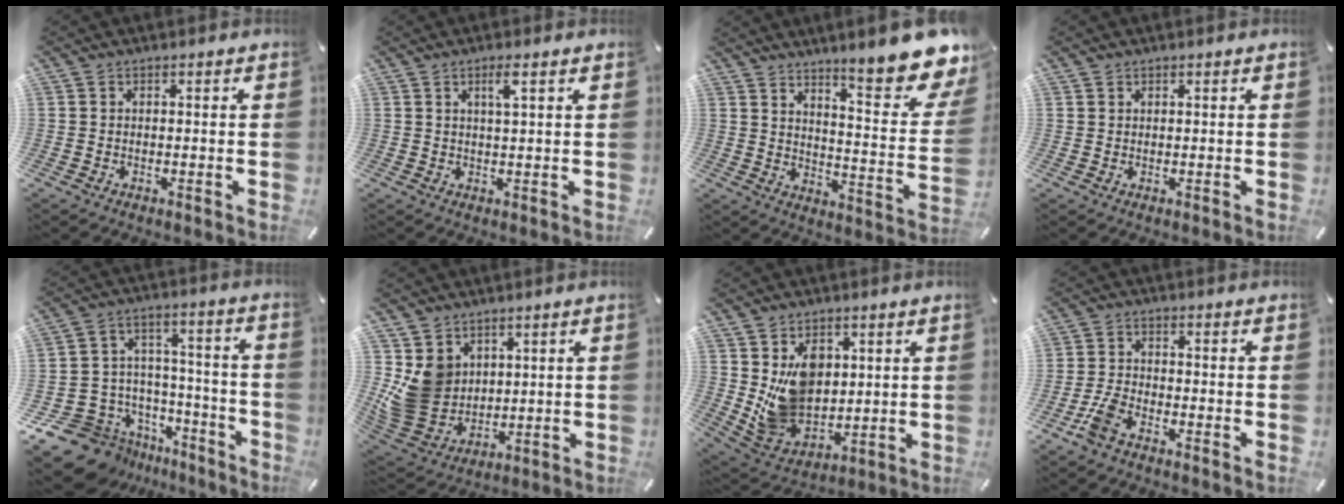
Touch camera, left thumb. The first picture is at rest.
{"total": 3.2, "force": [1.4, 0.3, 2.9], "torque": [-0.060, 0.000, 0.022]}
{"total": 15.3, "force": [11.7, 4.3, 8.8], "torque": [-0.123, -0.105, 0.197]}
{"total": 0.8, "force": [0.5, 0.5, -0.2], "torque": [0.006, 0.003, 0.010]}
{"total": 13.1, "force": [-8.6, 9.5, 2.8], "torque": [-0.058, 0.043, -0.135]}
{"total": 11.4, "force": [3.1, 10.2, 4.1], "torque": [-0.099, -0.025, 0.061]}
{"total": 11.6, "force": [3.5, 9.8, 5.2], "torque": [-0.105, -0.022, 0.074]}
{"total": 5.1, "force": [-3.3, 2.8, 2.7], "torque": [-0.066, 0.013, -0.066]}